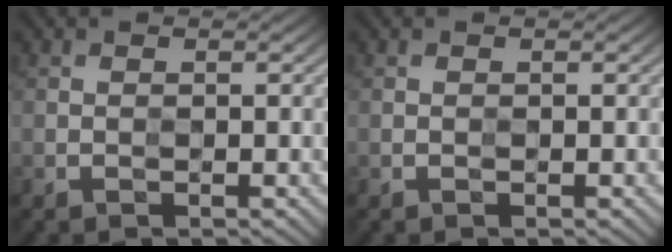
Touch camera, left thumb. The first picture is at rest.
{"total": 0.0}